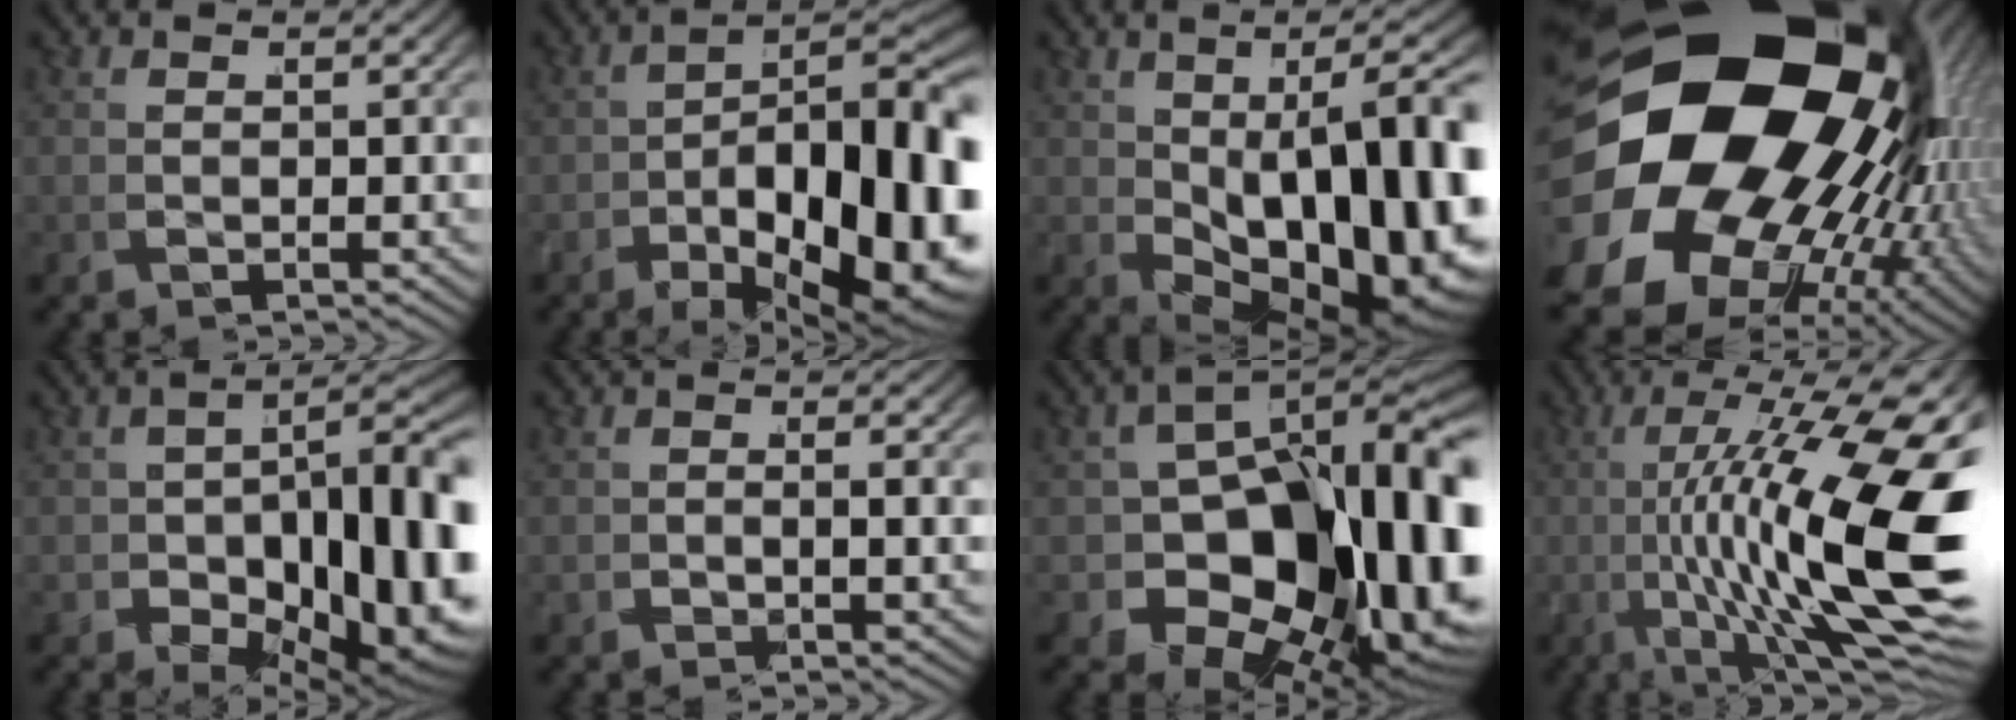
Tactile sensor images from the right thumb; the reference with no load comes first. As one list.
[{"total": 17.9, "force": [-4.6, 10.2, 14.0], "torque": [-0.206, -0.062, -0.037]}, {"total": 18.4, "force": [-2.8, 10.4, 14.9], "torque": [-0.214, -0.047, 0.001]}, {"total": 38.4, "force": [-0.7, 27.8, 26.4], "torque": [-0.408, -0.061, -0.015]}, {"total": 14.7, "force": [-3.6, 8.8, 11.2], "torque": [-0.166, -0.049, -0.023]}, {"total": 0.6, "force": [-0.2, -0.1, 0.6], "torque": [-0.002, 0.002, -0.003]}, {"total": 22.9, "force": [-4.0, 15.0, 16.8], "torque": [-0.261, -0.079, -0.022]}, {"total": 17.8, "force": [-0.8, 8.0, 15.9], "torque": [-0.260, -0.036, 0.004]}]